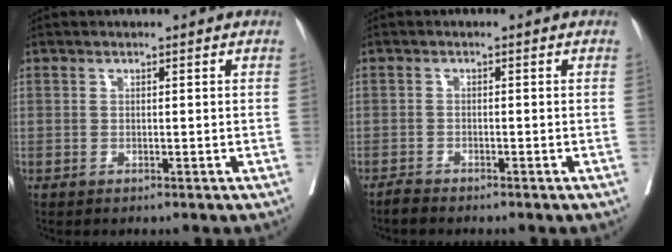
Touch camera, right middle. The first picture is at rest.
{"total": 1.1, "force": [-1.1, 0.1, 0.1], "torque": [-0.004, -0.002, -0.021]}